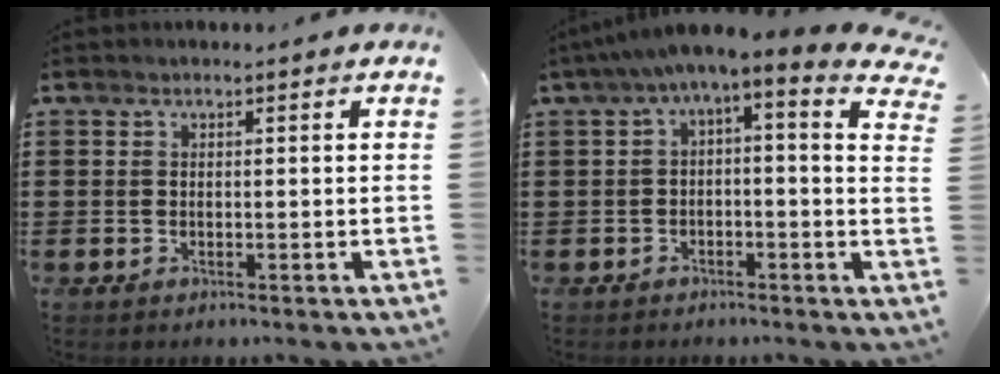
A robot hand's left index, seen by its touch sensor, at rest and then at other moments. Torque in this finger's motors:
{"motor_torque": [2.14, 0.00, 1.05, 0.15]}